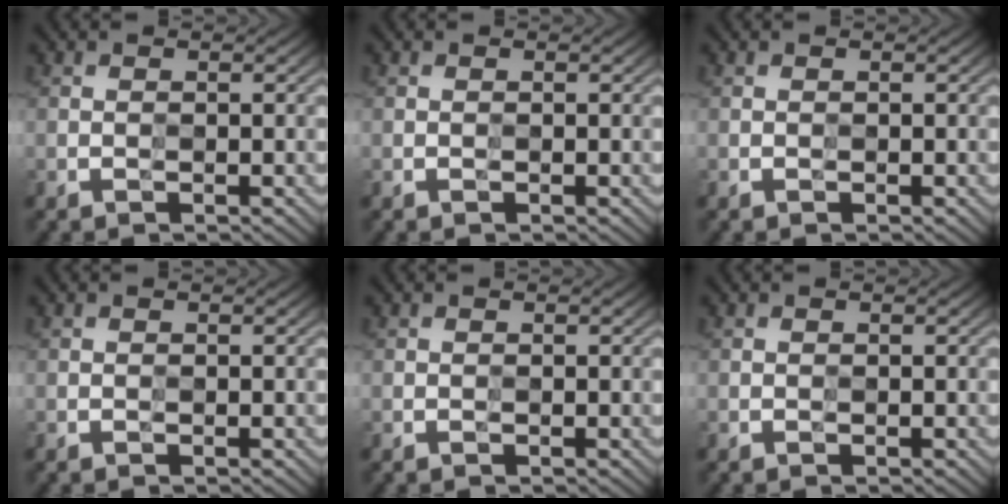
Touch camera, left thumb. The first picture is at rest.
{"total": 0.0}
{"total": 0.0}
{"total": 0.0}
{"total": 0.0}
{"total": 0.0}